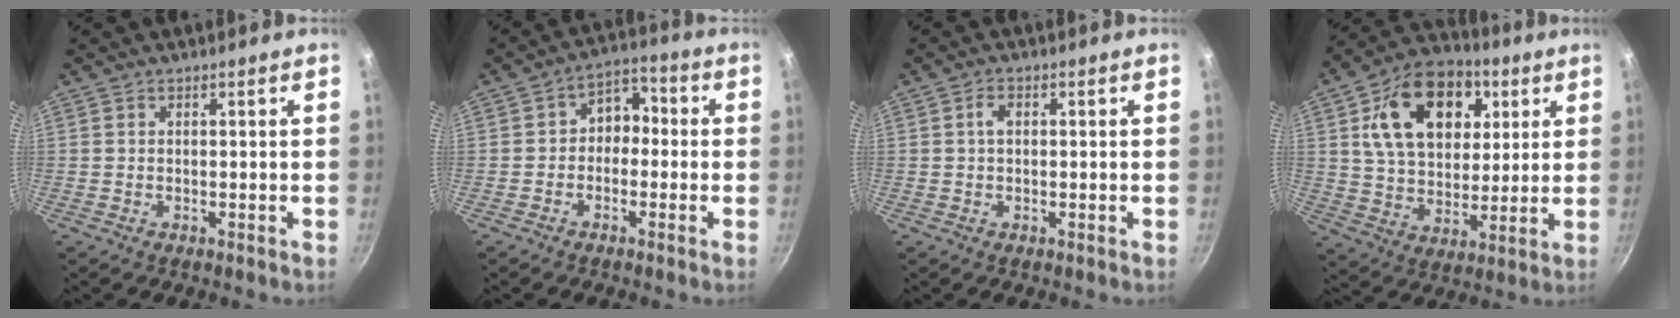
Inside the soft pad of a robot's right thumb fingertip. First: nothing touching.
{"total": 6.5, "force": [-0.6, 5.1, 4.0], "torque": [-0.014, 0.030, -0.028]}
{"total": 2.2, "force": [0.3, 1.5, 1.6], "torque": [-0.023, 0.007, 0.003]}
{"total": 21.2, "force": [7.1, 14.5, 13.7], "torque": [-0.199, -0.002, 0.112]}